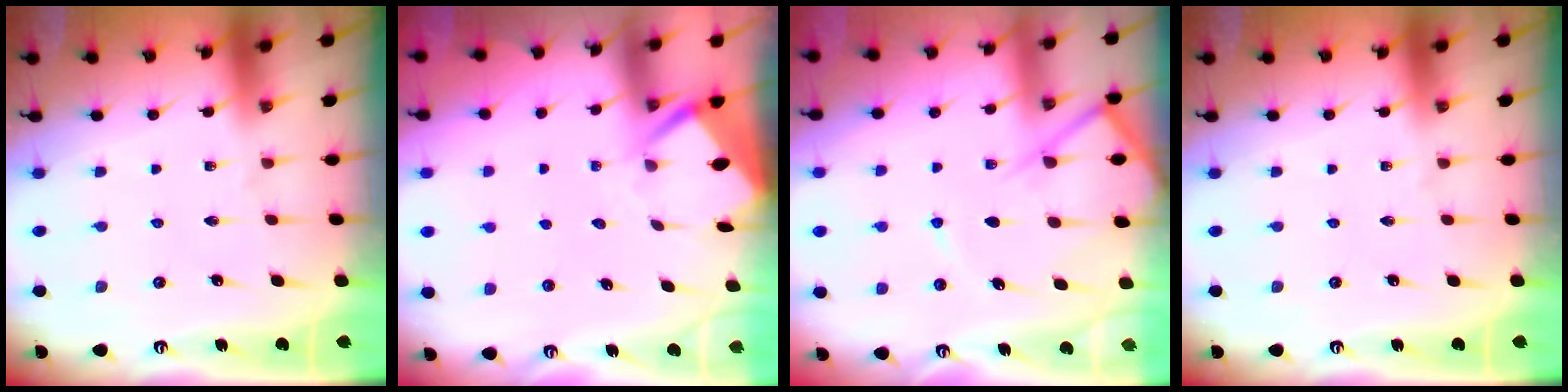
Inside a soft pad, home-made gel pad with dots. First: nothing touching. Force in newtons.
{"total": 3.4, "press": 3.4, "slide": 0.3}
{"total": 8.4, "press": 8.4, "slide": 1.1}
{"total": 0.0}